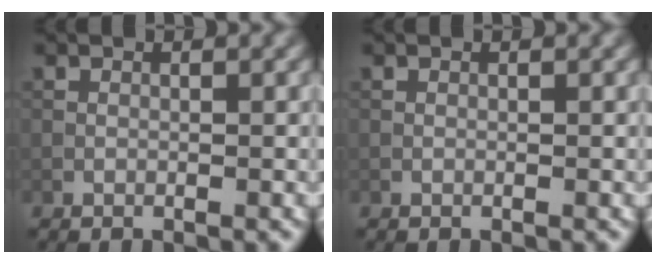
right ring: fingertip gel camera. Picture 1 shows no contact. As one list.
[{"total": 0.0}]